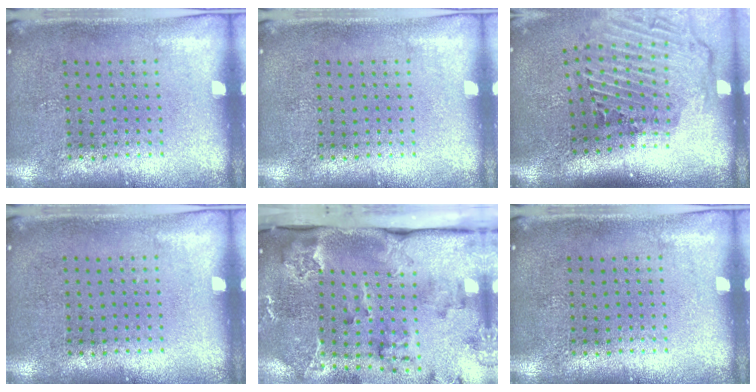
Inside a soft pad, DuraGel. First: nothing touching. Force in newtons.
{"total": 0.0}
{"total": 2.9, "press": 1.9, "slide": 2.1}
{"total": 0.0}
{"total": 3.1, "press": 2.4, "slide": 1.9}
{"total": 0.0}